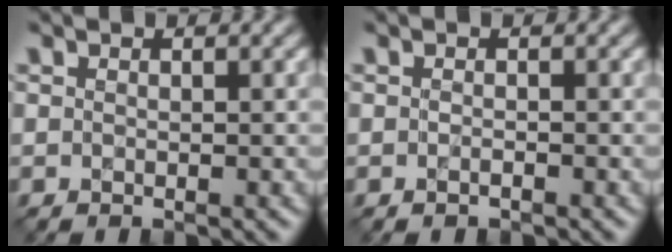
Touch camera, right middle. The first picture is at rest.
{"total": 0.6, "force": [-0.3, 0.2, 0.5], "torque": [-0.011, 0.001, -0.004]}